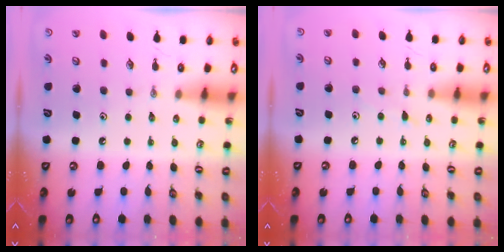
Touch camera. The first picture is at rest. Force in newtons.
{"total": 4.7, "press": 4.6, "slide": 0.5}